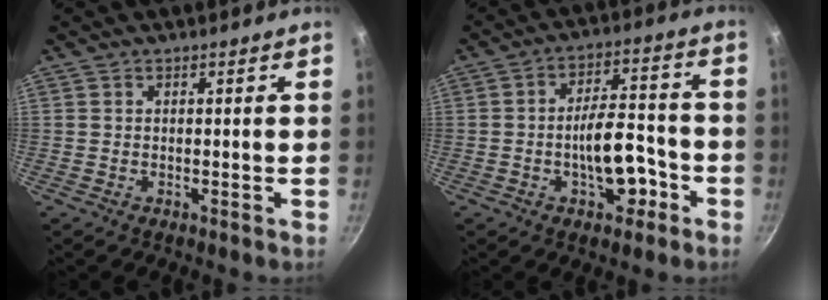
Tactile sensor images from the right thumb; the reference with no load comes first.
{"total": 10.5, "force": [-3.9, 5.3, 8.2], "torque": [-0.095, 0.045, -0.055]}